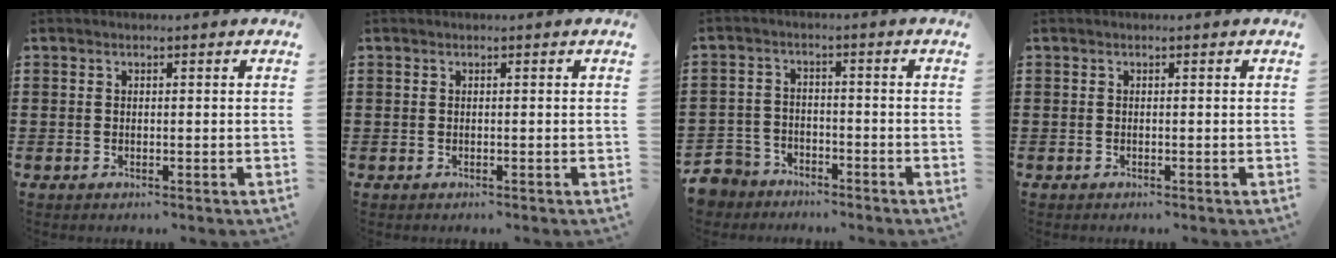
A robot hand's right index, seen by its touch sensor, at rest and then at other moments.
{"total": 0.0}
{"total": 4.5, "force": [-4.1, 1.7, 0.1], "torque": [-0.031, -0.003, -0.094]}
{"total": 0.0}